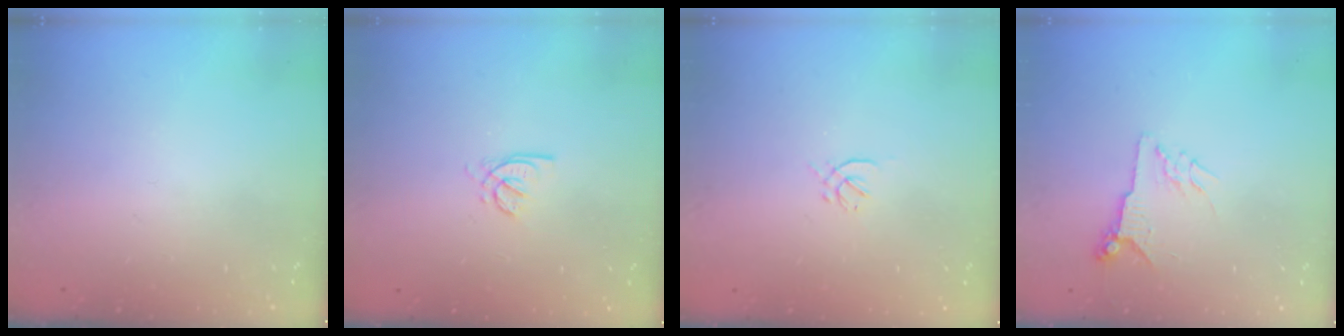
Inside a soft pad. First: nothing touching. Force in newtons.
{"total": 1.6, "press": 1.6, "slide": 0.3}
{"total": 0.7, "press": 0.5, "slide": 0.5}
{"total": 5.1, "press": 5.1, "slide": 0.8}